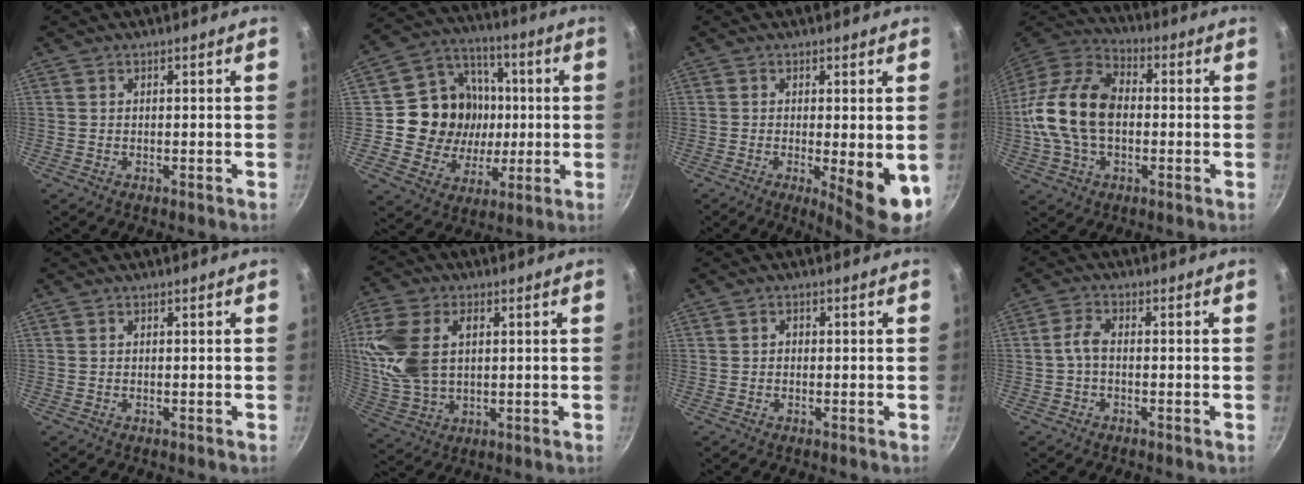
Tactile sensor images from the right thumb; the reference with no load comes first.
{"total": 17.7, "force": [0.5, 15.9, 7.8], "torque": [-0.102, 0.023, 0.010]}
{"total": 8.3, "force": [-1.4, 2.0, 8.0], "torque": [-0.100, -0.010, -0.010]}
{"total": 18.3, "force": [-0.7, 11.9, 13.9], "torque": [-0.250, 0.036, -0.028]}
{"total": 0.0}
{"total": 14.0, "force": [2.9, 9.1, 10.3], "torque": [-0.202, 0.000, 0.060]}
{"total": 1.0, "force": [0.0, 0.9, 0.5], "torque": [-0.006, 0.006, -0.001]}
{"total": 3.2, "force": [-0.8, 1.6, 2.6], "torque": [-0.058, 0.017, -0.022]}